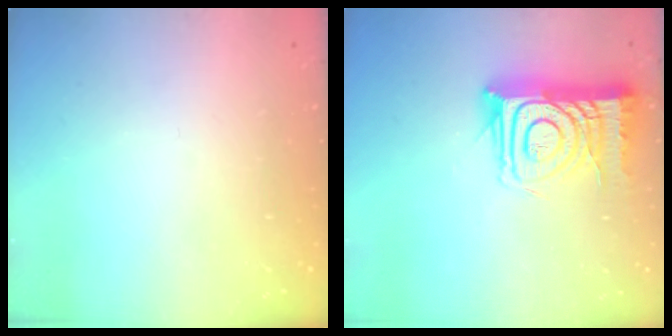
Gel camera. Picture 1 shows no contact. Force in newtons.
{"total": 15.4, "press": 15.3, "slide": 1.4}